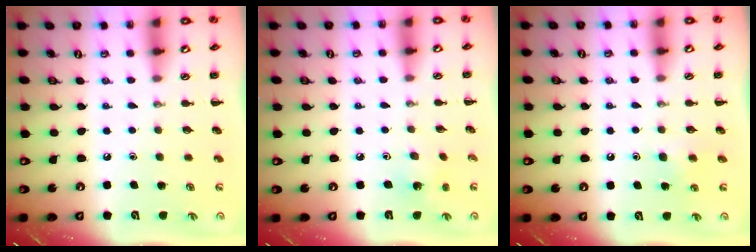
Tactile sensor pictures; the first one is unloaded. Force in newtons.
{"total": 1.6, "press": 1.5, "slide": 0.5}
{"total": 4.8, "press": 4.5, "slide": 1.7}